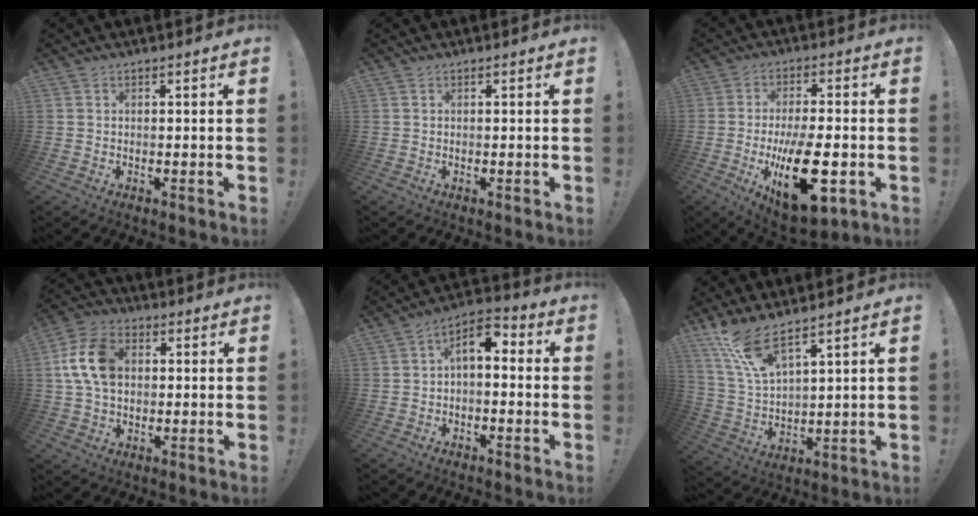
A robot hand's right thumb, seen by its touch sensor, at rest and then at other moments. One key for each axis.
{"total": 0.0}
{"total": 20.0, "fx": -5.1, "fy": 8.6, "fz": 17.4, "tx": -0.272, "ty": 0.004, "tz": -0.069}
{"total": 12.8, "fx": 1.9, "fy": 8.7, "fz": 9.3, "tx": -0.180, "ty": 0.011, "tz": 0.039}
{"total": 6.1, "fx": -0.1, "fy": 3.4, "fz": 5.1, "tx": -0.078, "ty": 0.007, "tz": -0.001}
{"total": 10.4, "fx": 8.2, "fy": 2.2, "fz": 6.0, "tx": -0.137, "ty": -0.038, "tz": 0.152}